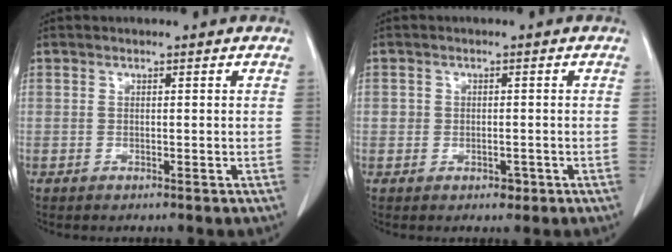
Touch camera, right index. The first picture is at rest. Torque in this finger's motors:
{"motor_torque": [-0.13, 0.14, -0.03, 0.00]}